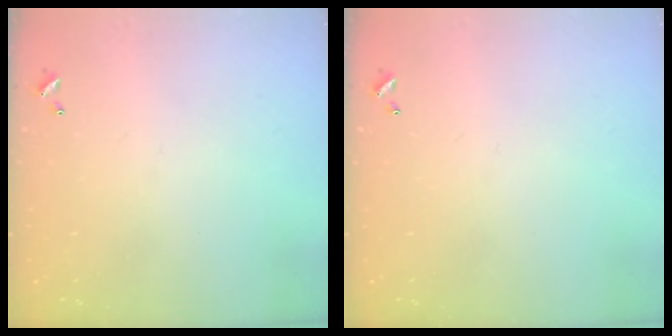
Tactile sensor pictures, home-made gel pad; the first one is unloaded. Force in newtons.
{"total": 0.0}